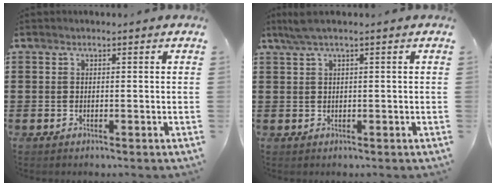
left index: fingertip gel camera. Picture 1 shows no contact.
{"total": 1.7, "force": [0.7, -0.1, 1.6], "torque": [-0.030, -0.001, 0.012]}